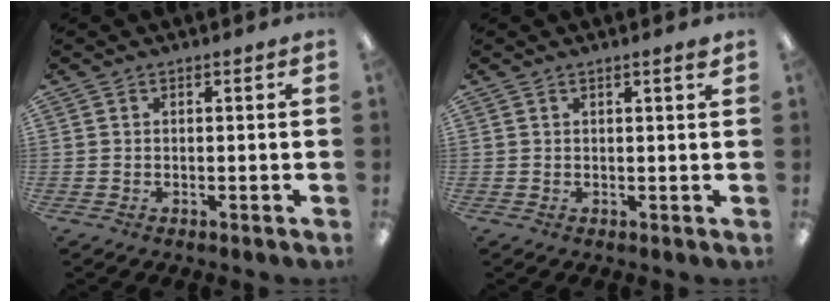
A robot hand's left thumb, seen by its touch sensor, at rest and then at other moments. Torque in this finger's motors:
{"motor_torque": [-0.08, -0.01, -0.21, -0.03, 0.01]}